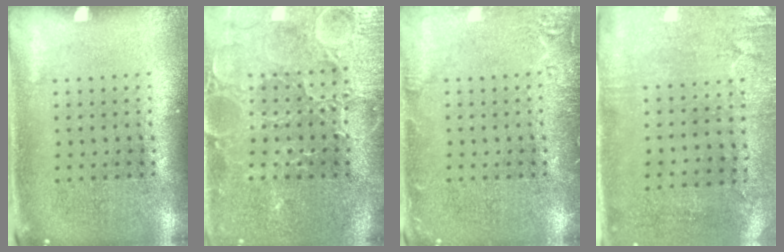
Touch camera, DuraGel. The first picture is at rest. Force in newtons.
{"total": 3.8, "press": 3.7, "slide": 0.8}
{"total": 2.0, "press": 2.0, "slide": 0.4}
{"total": 2.9, "press": 2.3, "slide": 1.7}